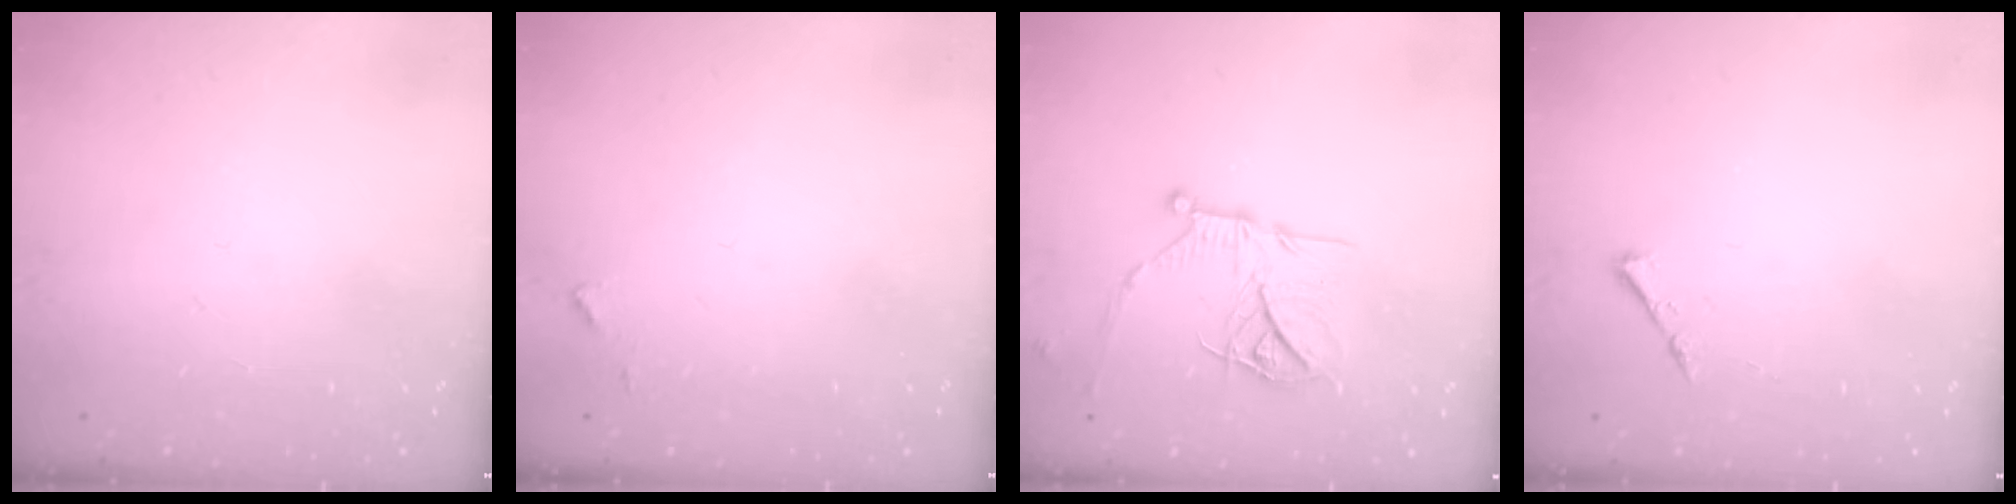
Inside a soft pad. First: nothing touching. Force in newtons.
{"total": 4.3, "press": 4.2, "slide": 0.5}
{"total": 17.1, "press": 17.0, "slide": 1.5}
{"total": 3.7, "press": 3.6, "slide": 0.5}